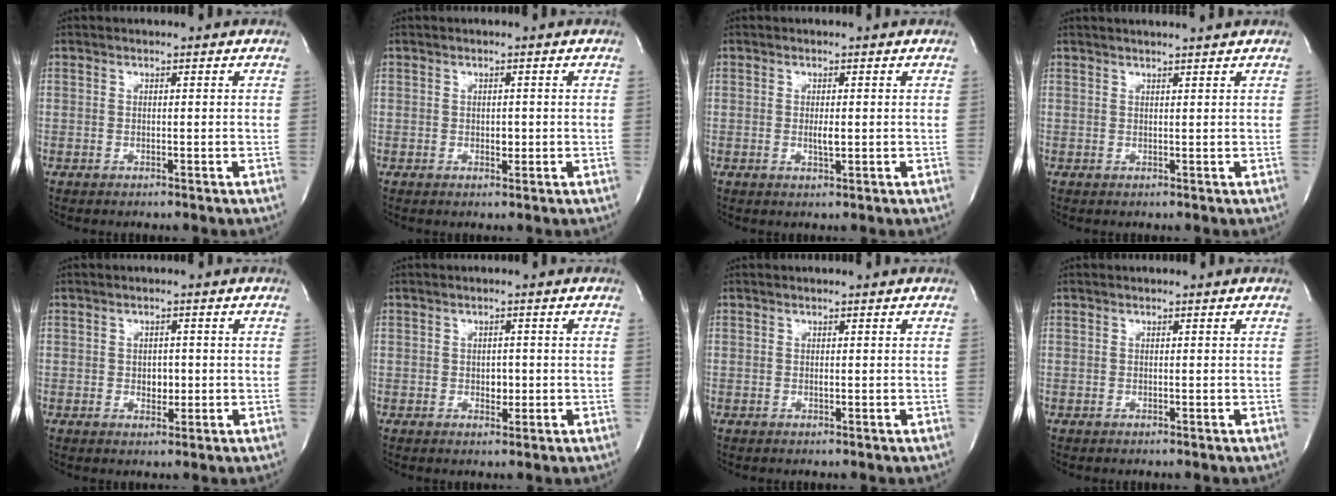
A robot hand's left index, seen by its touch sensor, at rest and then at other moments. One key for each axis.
{"total": 1.0, "fx": 0.0, "fy": 0.7, "fz": 0.7, "tx": -0.009, "ty": 0.001, "tz": 0.001}
{"total": 1.6, "fx": 0.1, "fy": 0.3, "fz": 1.5, "tx": -0.030, "ty": -0.003, "tz": 0.003}
{"total": 4.3, "fx": 3.9, "fy": -0.5, "fz": 1.6, "tx": -0.020, "ty": 0.012, "tz": 0.048}
{"total": 2.0, "fx": -0.1, "fy": 1.4, "fz": 1.4, "tx": -0.018, "ty": 0.001, "tz": 0.002}
{"total": 1.6, "fx": -0.1, "fy": 1.2, "fz": 1.1, "tx": -0.014, "ty": 0.001, "tz": 0.001}
{"total": 0.5, "fx": 0.3, "fy": 0.0, "fz": 0.4, "tx": -0.008, "ty": 0.000, "tz": 0.006}
{"total": 0.0}